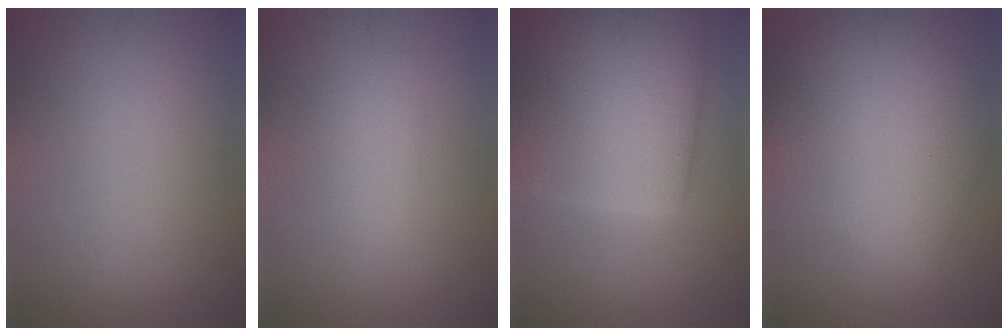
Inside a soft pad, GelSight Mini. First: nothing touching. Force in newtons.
{"total": 2.4, "press": 2.4, "slide": 0.1}
{"total": 13.2, "press": 13.2, "slide": 0.5}
{"total": 11.1, "press": 11.1, "slide": 0.5}